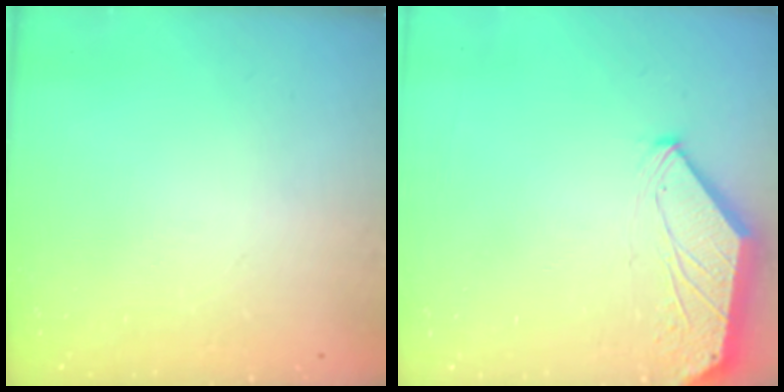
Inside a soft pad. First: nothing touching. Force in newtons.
{"total": 0.5, "press": 0.4, "slide": 0.3}